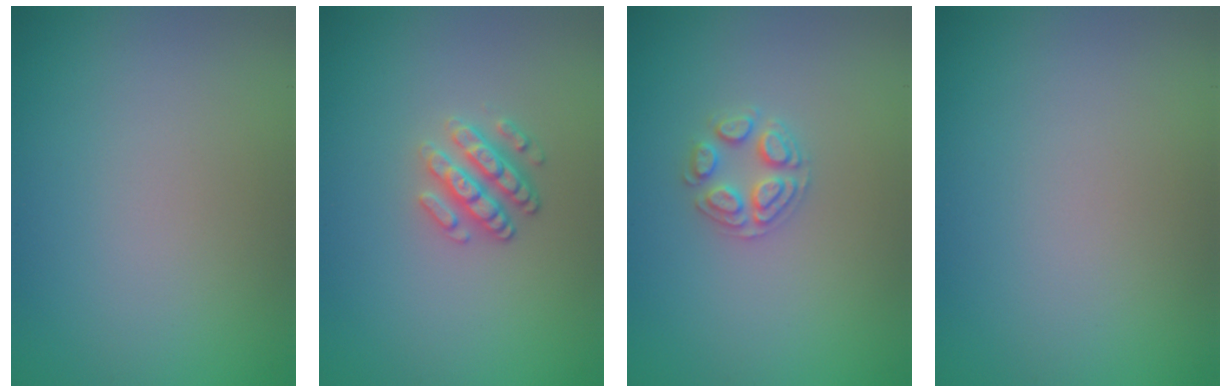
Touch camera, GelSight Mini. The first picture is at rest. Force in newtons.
{"total": 2.6, "press": 2.4, "slide": 1.1}
{"total": 2.5, "press": 2.5, "slide": 0.3}
{"total": 0.0}